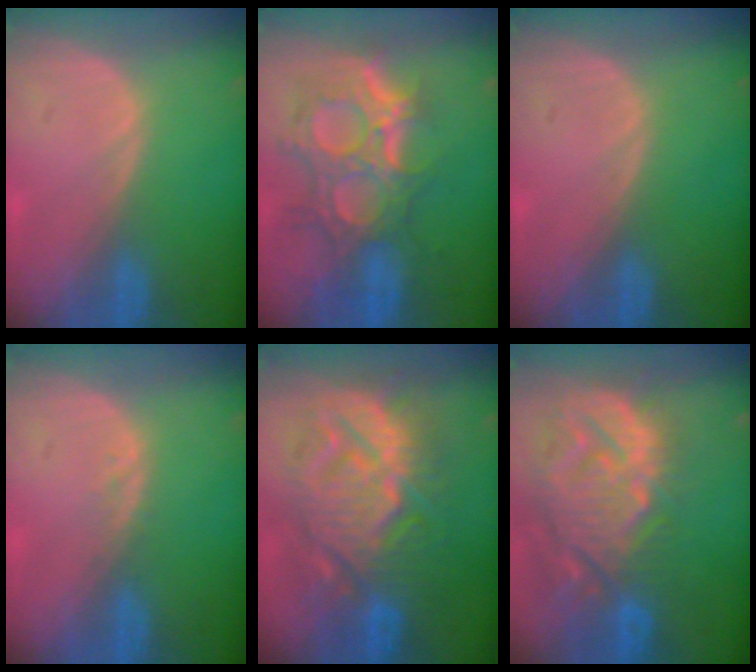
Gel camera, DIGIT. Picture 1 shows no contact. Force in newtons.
{"total": 12.0, "press": 10.7, "slide": 5.4}
{"total": 0.0}
{"total": 1.0, "press": 1.0, "slide": 0.2}
{"total": 13.4, "press": 13.3, "slide": 1.4}
{"total": 14.5, "press": 12.4, "slide": 7.6}